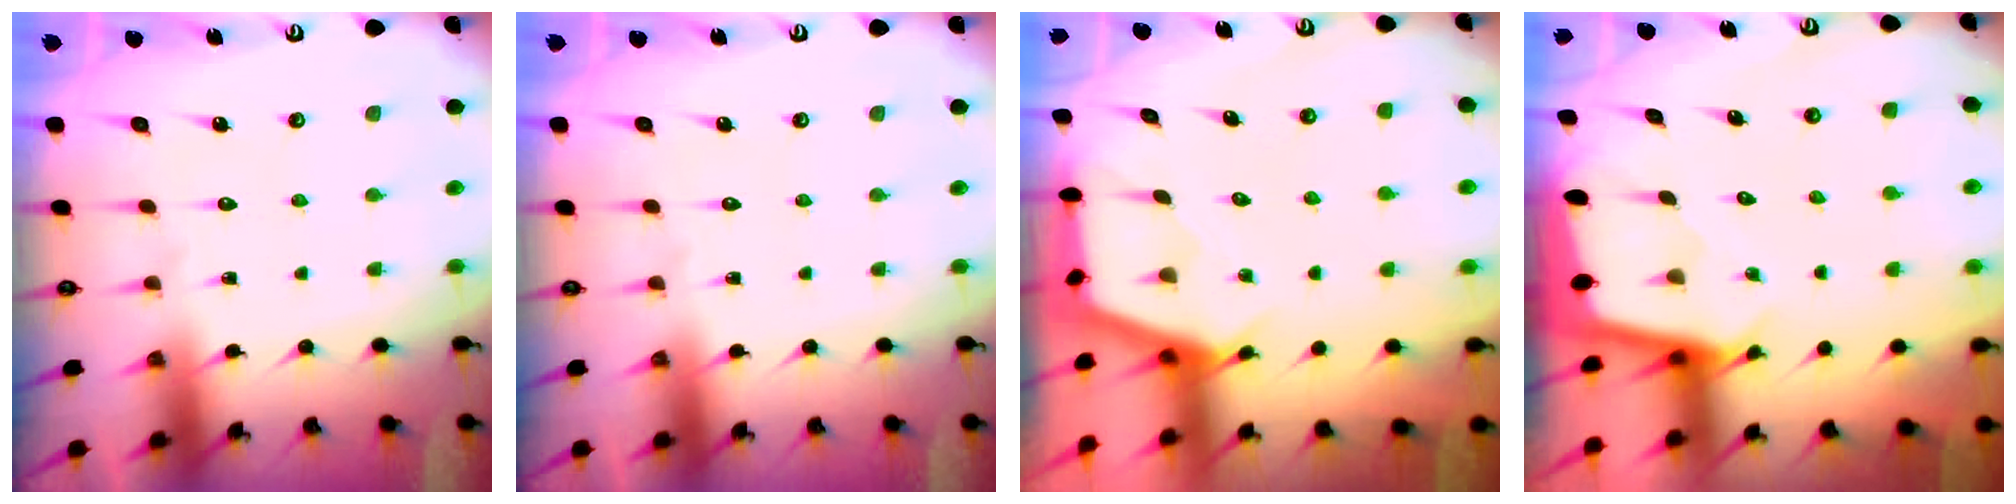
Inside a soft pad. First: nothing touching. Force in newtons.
{"total": 0.0}
{"total": 3.0, "press": 3.0, "slide": 0.4}
{"total": 2.2, "press": 2.2, "slide": 0.2}